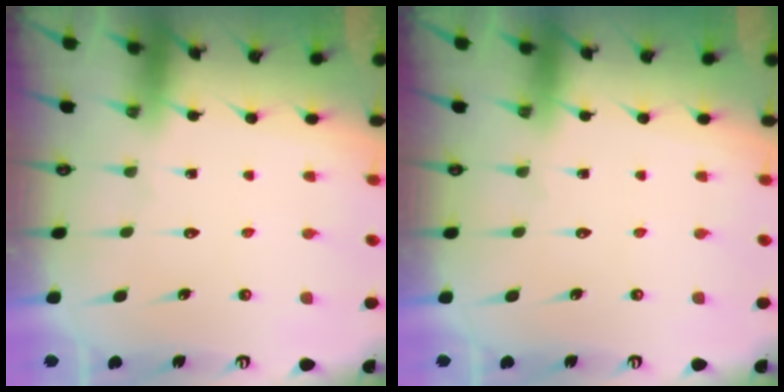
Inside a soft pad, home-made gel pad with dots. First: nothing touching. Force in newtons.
{"total": 0.0}